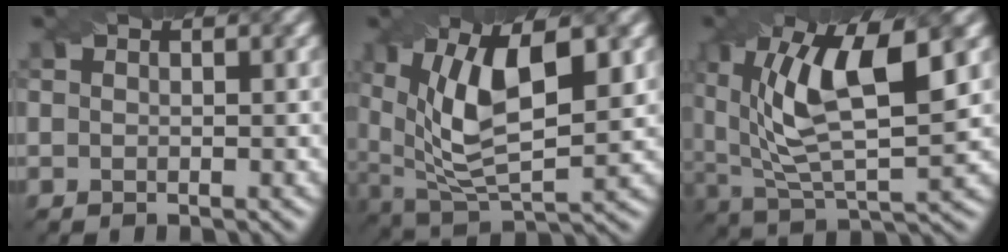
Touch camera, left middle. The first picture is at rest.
{"total": 10.6, "force": [2.8, 4.5, 9.2], "torque": [-0.167, -0.005, 0.050]}
{"total": 11.0, "force": [3.4, 4.1, 9.6], "torque": [-0.181, 0.004, 0.058]}